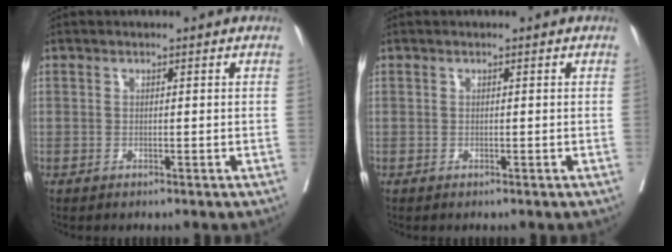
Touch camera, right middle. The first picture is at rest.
{"total": 0.0}